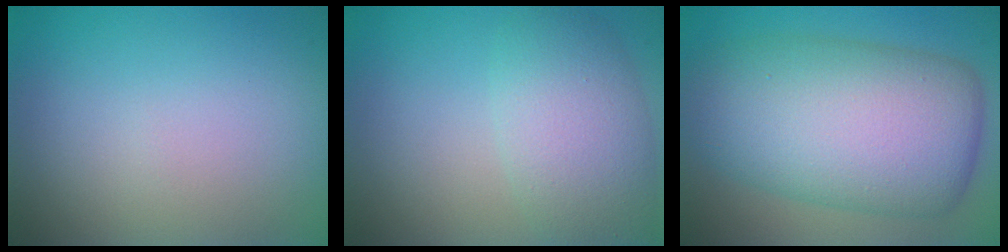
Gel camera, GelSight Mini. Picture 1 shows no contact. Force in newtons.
{"total": 5.4, "press": 5.4, "slide": 0.1}
{"total": 12.2, "press": 12.2, "slide": 0.2}